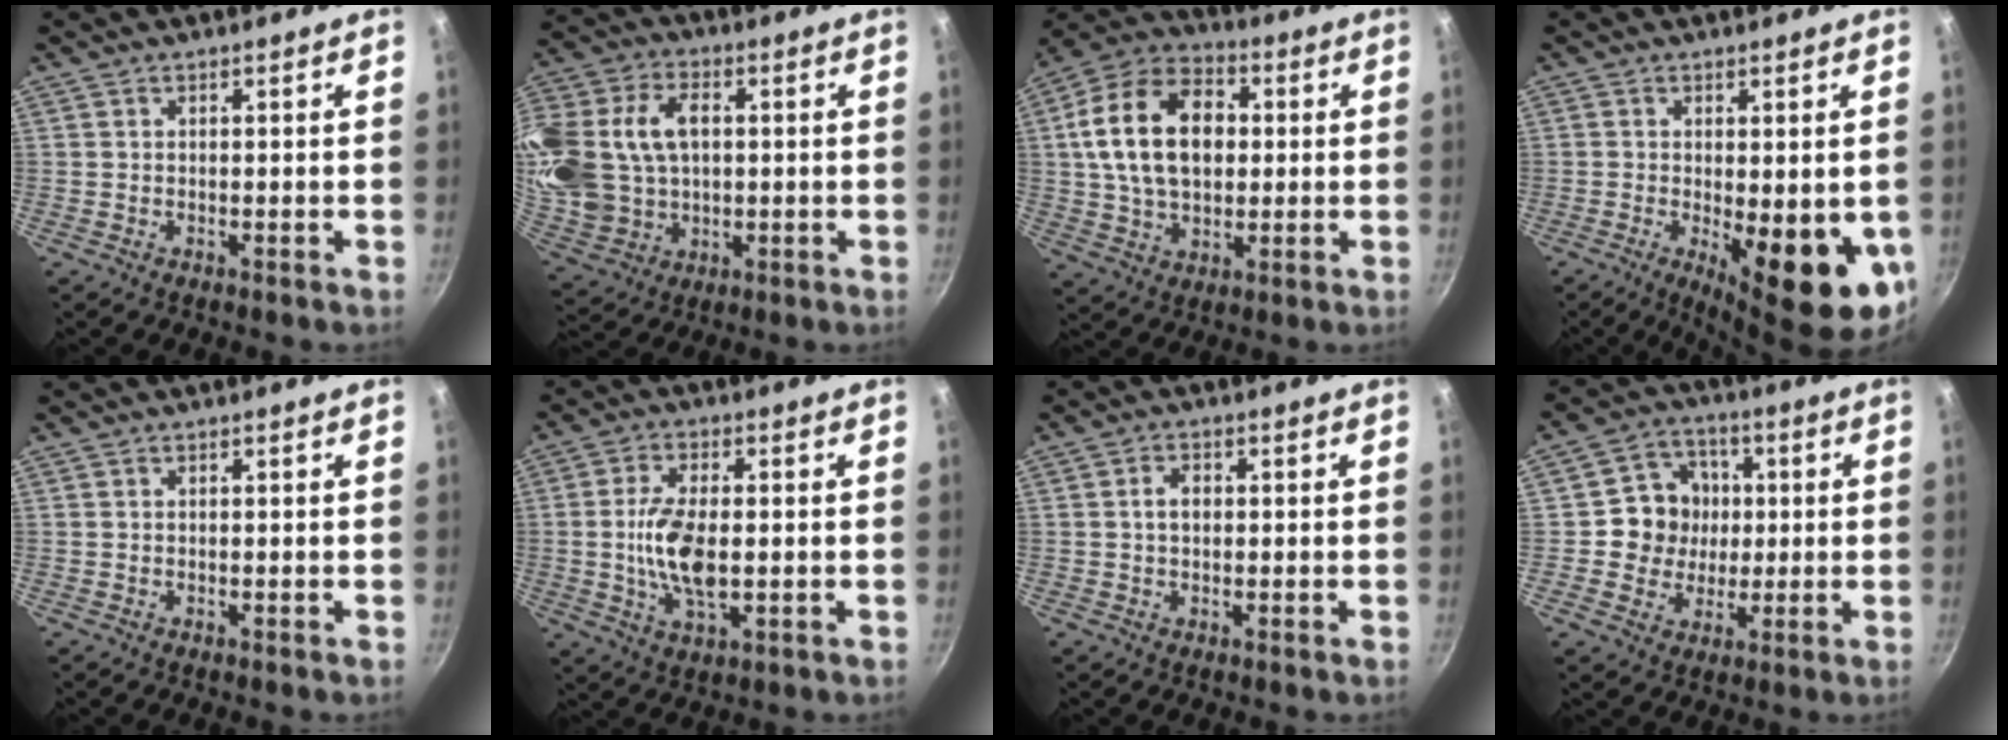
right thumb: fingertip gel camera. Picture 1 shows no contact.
{"total": 24.6, "force": [3.8, 18.2, 16.1], "torque": [-0.367, 0.028, 0.080]}
{"total": 18.8, "force": [2.4, 12.7, 13.6], "torque": [-0.215, 0.020, 0.030]}
{"total": 13.8, "force": [-2.9, 4.7, 12.6], "torque": [-0.145, -0.015, -0.025]}
{"total": 0.0}
{"total": 10.3, "force": [-0.5, 5.0, 9.0], "torque": [-0.174, 0.000, -0.010]}
{"total": 2.9, "force": [0.2, 2.0, 2.1], "torque": [-0.027, 0.008, 0.001]}
{"total": 9.9, "force": [0.6, 9.4, 3.3], "torque": [-0.011, 0.010, -0.001]}